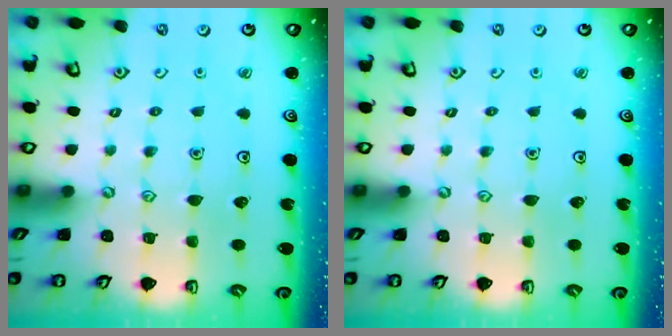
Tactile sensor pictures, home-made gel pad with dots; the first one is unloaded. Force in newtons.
{"total": 0.0}